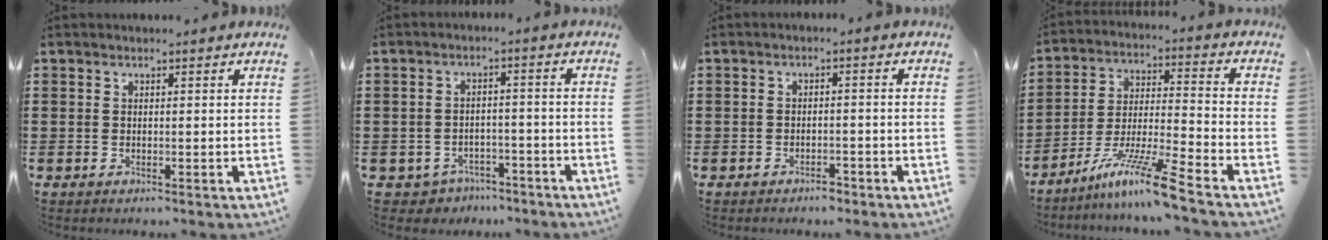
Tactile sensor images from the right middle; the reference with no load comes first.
{"total": 2.6, "force": [-2.4, 1.0, -0.2], "torque": [-0.007, 0.001, -0.055]}
{"total": 1.0, "force": [-1.0, 0.2, 0.2], "torque": [-0.009, -0.002, -0.020]}
{"total": 10.6, "force": [-8.2, -0.2, 6.6], "torque": [-0.133, -0.004, -0.164]}